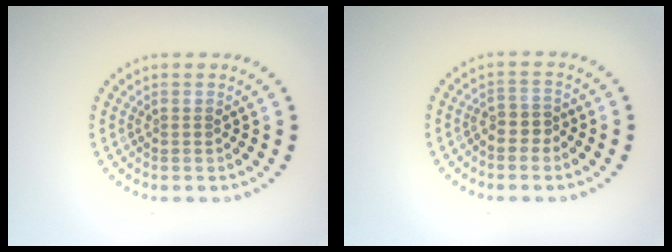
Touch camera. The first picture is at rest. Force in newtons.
{"total": 1.7, "press": 1.4, "slide": 1.0}